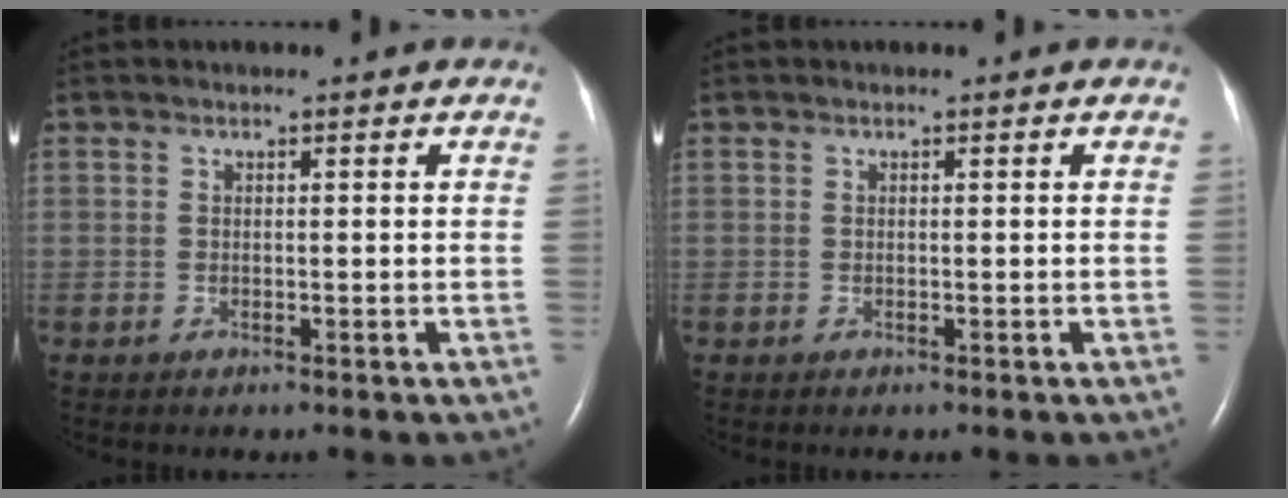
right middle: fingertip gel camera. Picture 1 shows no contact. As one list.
[{"total": 0.0}]